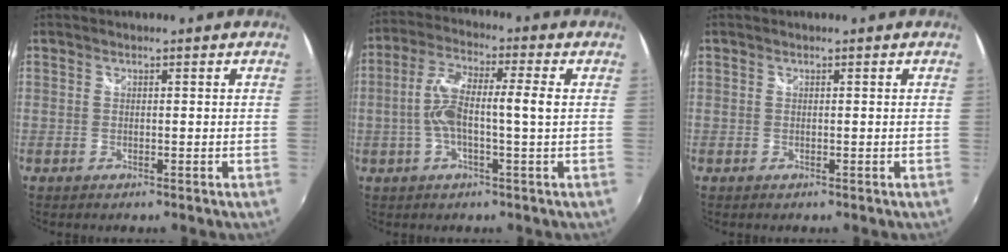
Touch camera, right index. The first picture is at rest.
{"total": 9.7, "force": [-0.5, 1.6, 9.5], "torque": [-0.189, 0.009, -0.010]}
{"total": 0.0}